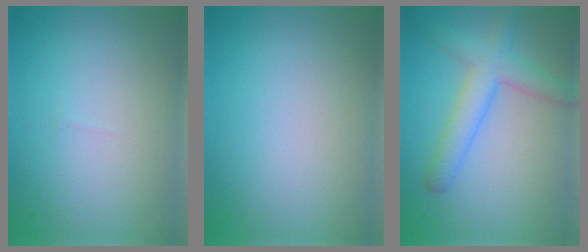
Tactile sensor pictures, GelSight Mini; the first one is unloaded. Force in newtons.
{"total": 0.0}
{"total": 4.5, "press": 4.5, "slide": 0.2}